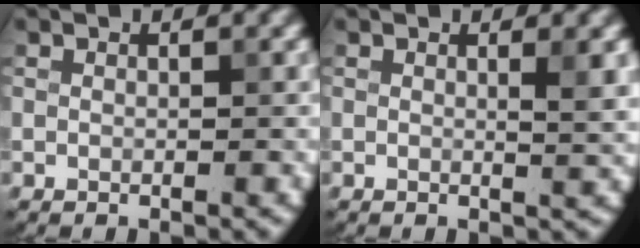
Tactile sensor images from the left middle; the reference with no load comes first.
{"total": 2.1, "force": [0.6, 0.6, 2.0], "torque": [-0.018, 0.000, 0.005]}